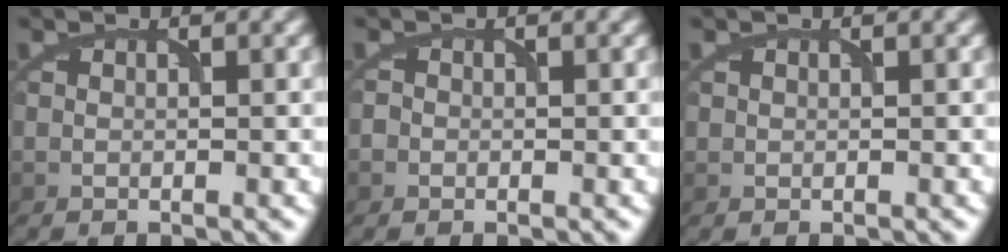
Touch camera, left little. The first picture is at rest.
{"total": 0.6, "force": [-0.3, 0.5, -0.1], "torque": [0.007, 0.001, -0.007]}
{"total": 0.0}